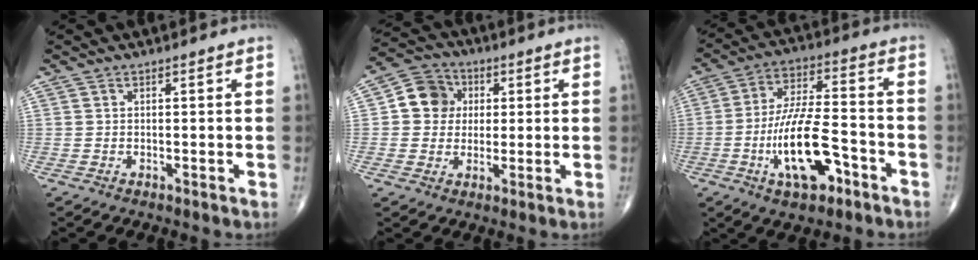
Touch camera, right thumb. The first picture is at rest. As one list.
[{"total": 8.4, "force": [1.4, 7.6, 3.4], "torque": [-0.029, 0.007, 0.013]}, {"total": 15.2, "force": [-5.8, 5.9, 12.8], "torque": [-0.225, 0.034, -0.098]}]